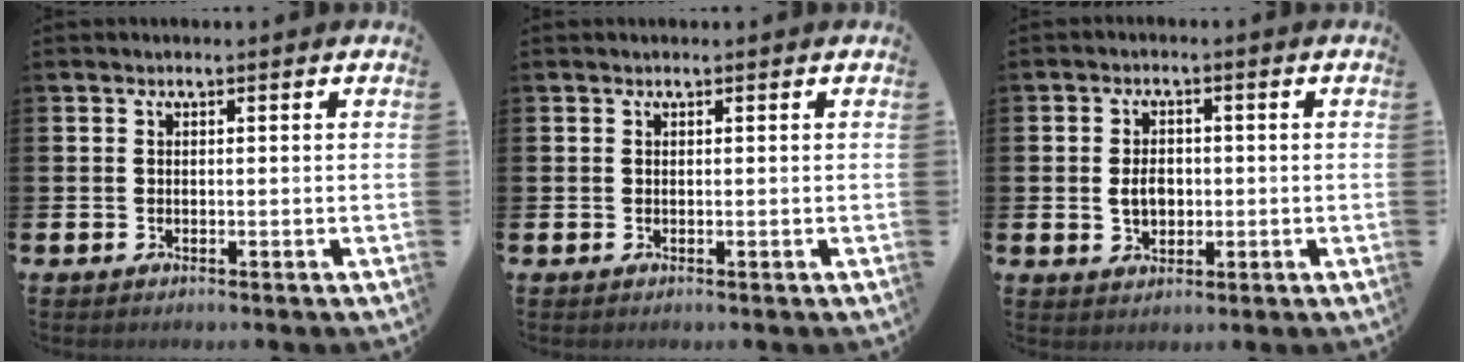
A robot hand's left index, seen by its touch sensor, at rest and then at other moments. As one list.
[{"total": 0.0}, {"total": 3.4, "force": [-0.2, 2.4, 2.3], "torque": [-0.025, -0.001, -0.010]}]